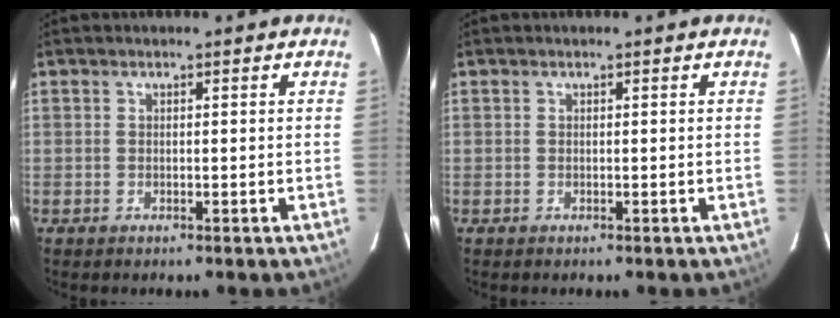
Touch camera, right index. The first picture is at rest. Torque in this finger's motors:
{"motor_torque": [0.00, 0.00, 0.00, 0.00]}